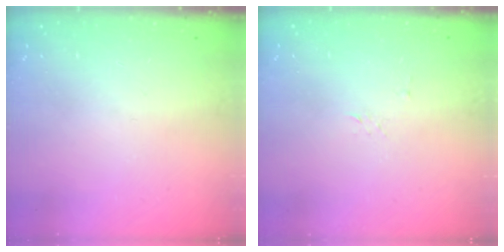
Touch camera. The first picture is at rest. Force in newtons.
{"total": 2.7, "press": 2.7, "slide": 0.3}